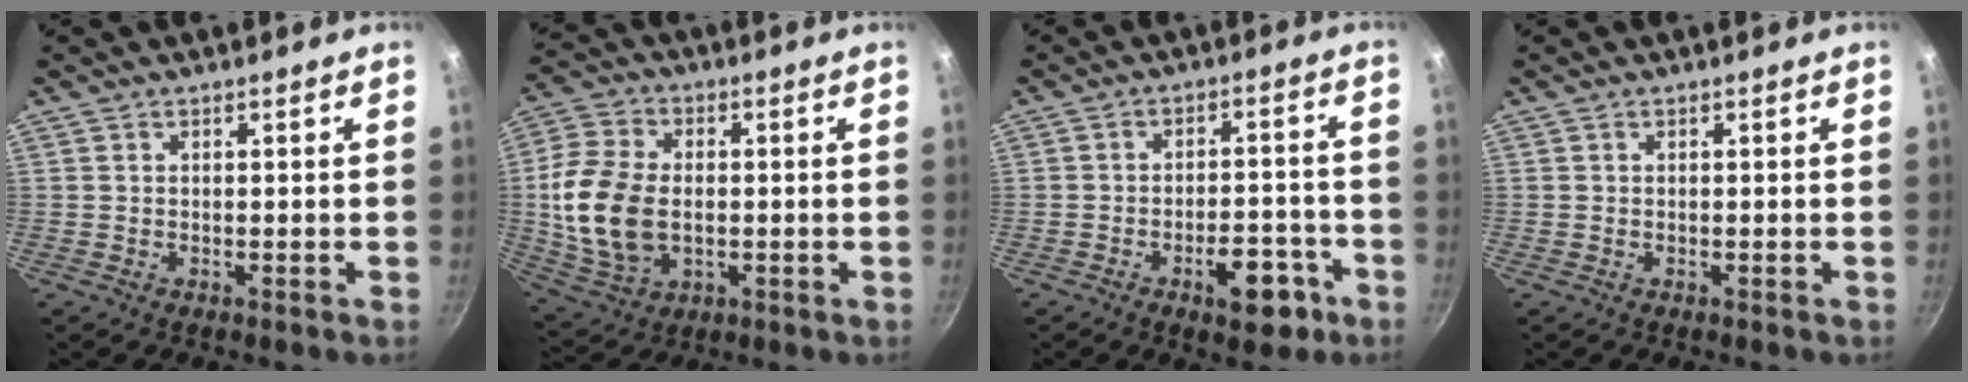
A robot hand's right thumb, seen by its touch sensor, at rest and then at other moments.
{"total": 15.4, "force": [-0.7, 10.4, 11.3], "torque": [-0.216, 0.005, -0.009]}
{"total": 9.1, "force": [-4.5, 4.4, 6.5], "torque": [-0.065, 0.033, -0.055]}
{"total": 0.0}